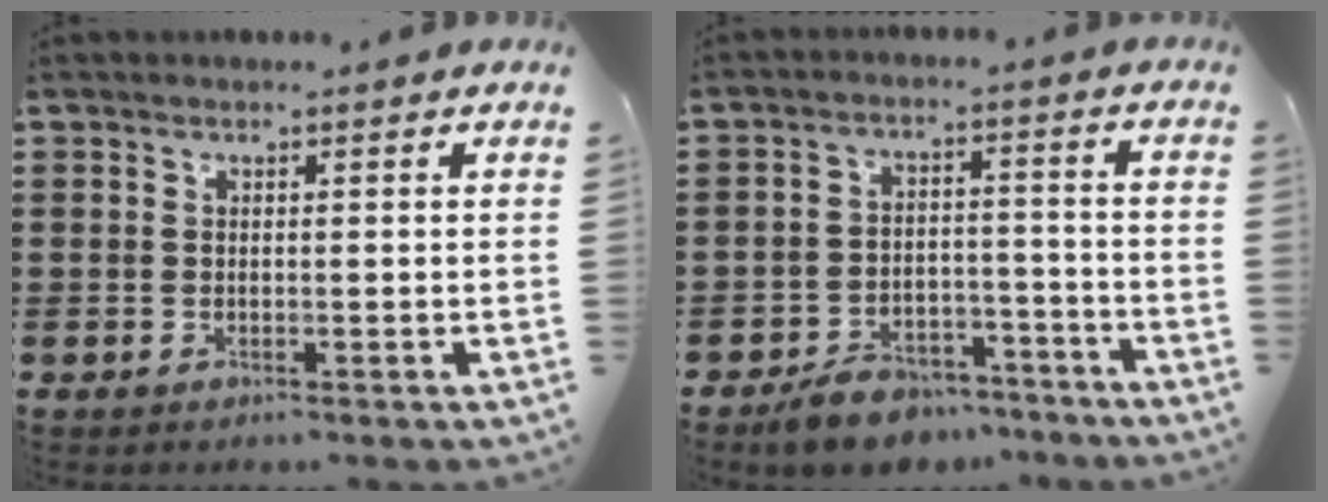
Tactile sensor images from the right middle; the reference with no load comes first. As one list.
[{"total": 6.5, "force": [-6.1, 2.0, 1.2], "torque": [-0.019, 0.024, -0.116]}]